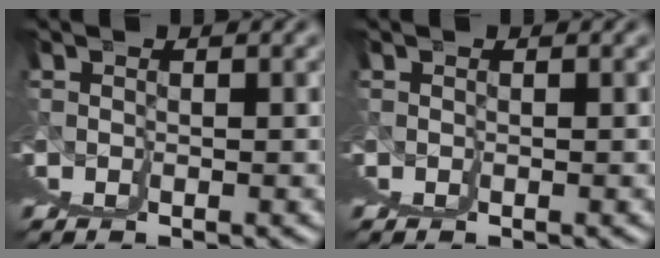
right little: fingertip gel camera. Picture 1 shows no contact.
{"total": 0.0}